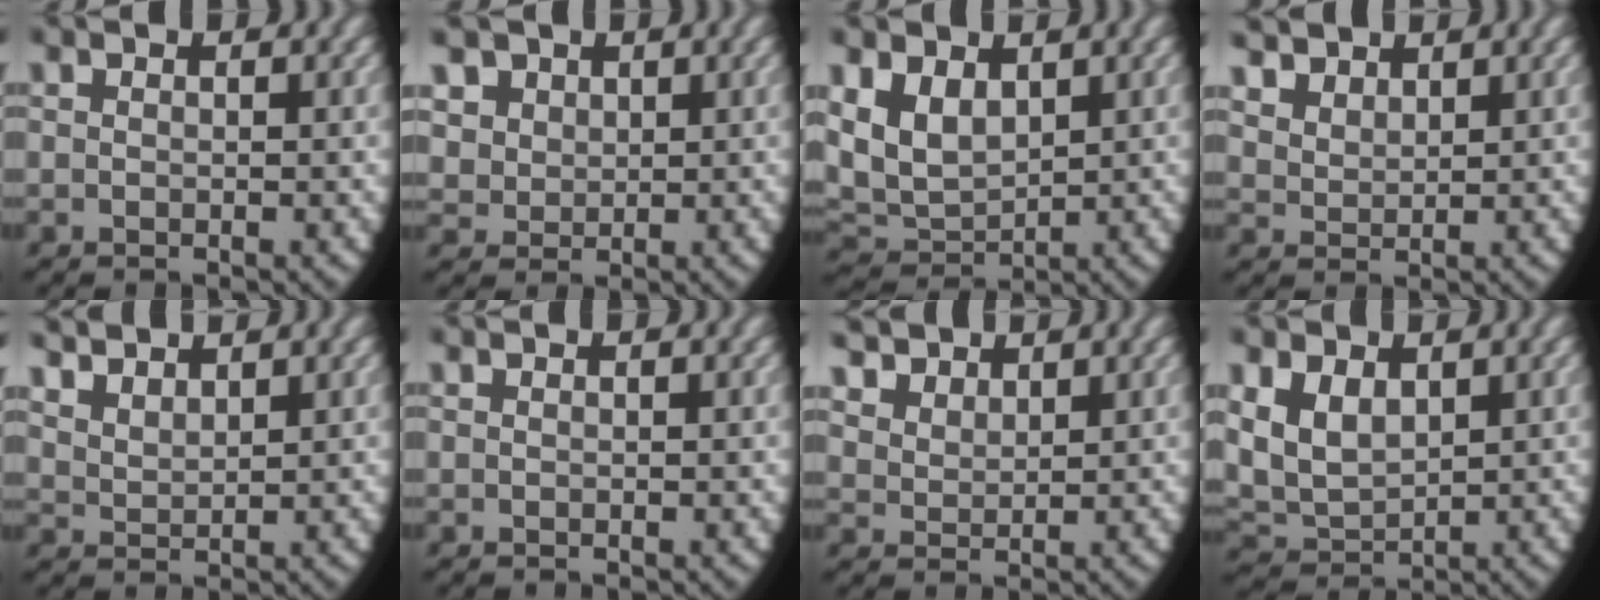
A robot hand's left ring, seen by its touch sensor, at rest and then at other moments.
{"total": 6.0, "force": [1.9, 5.1, 2.5], "torque": [-0.076, -0.011, 0.040]}
{"total": 8.6, "force": [0.9, 7.3, 4.5], "torque": [-0.129, -0.028, 0.024]}
{"total": 3.3, "force": [2.5, 1.8, 1.2], "torque": [-0.031, -0.006, 0.057]}
{"total": 3.4, "force": [2.8, 1.7, 1.1], "torque": [-0.033, -0.001, 0.056]}
{"total": 0.0}
{"total": 3.6, "force": [2.8, 1.9, 1.3], "torque": [-0.033, -0.005, 0.059]}
{"total": 7.6, "force": [0.7, 6.5, 3.9], "torque": [-0.117, -0.024, 0.022]}